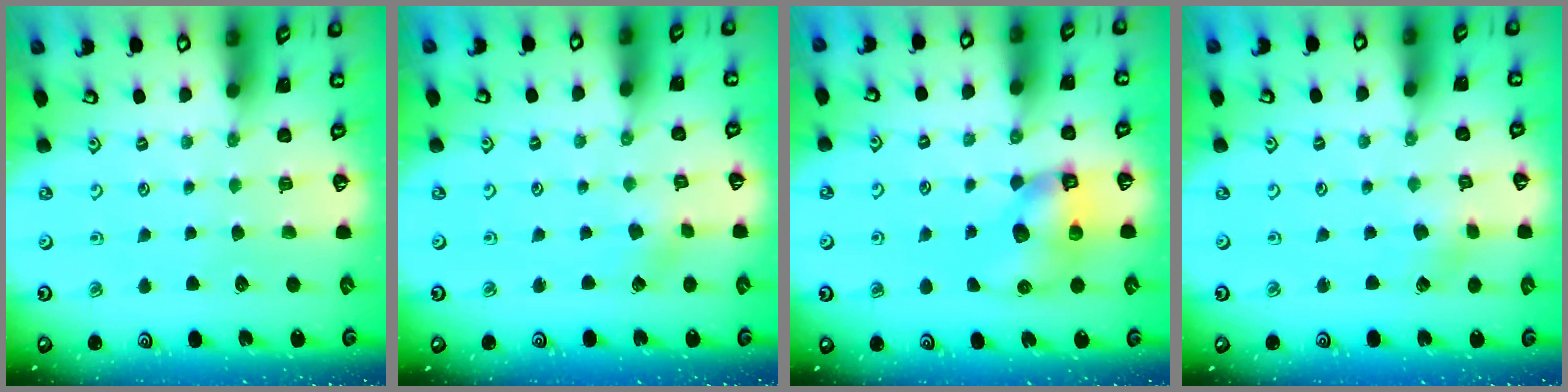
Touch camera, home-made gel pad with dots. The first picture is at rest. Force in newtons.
{"total": 1.8, "press": 1.7, "slide": 0.6}
{"total": 9.9, "press": 9.8, "slide": 1.7}
{"total": 2.1, "press": 2.1, "slide": 0.3}